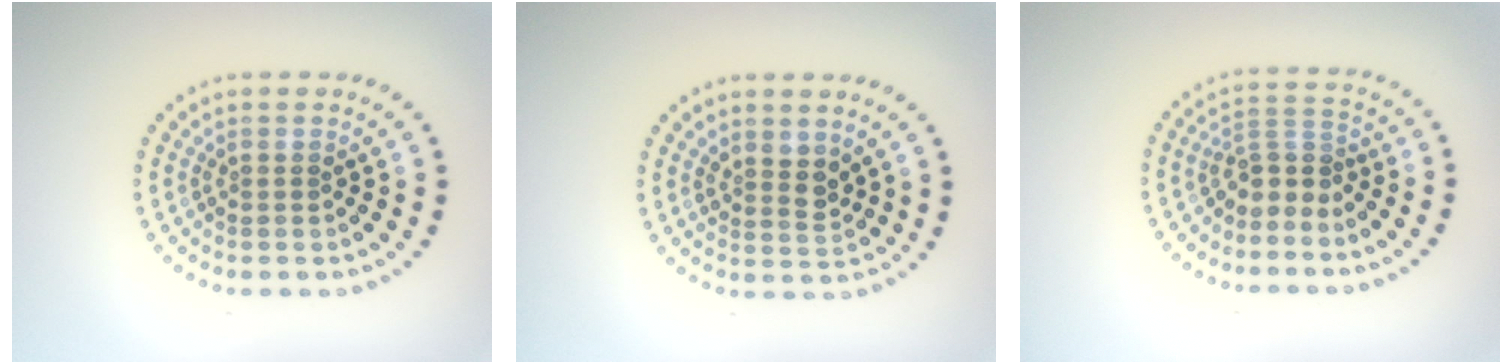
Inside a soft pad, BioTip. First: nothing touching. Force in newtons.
{"total": 1.9, "press": 1.6, "slide": 1.0}
{"total": 2.7, "press": 1.9, "slide": 1.9}